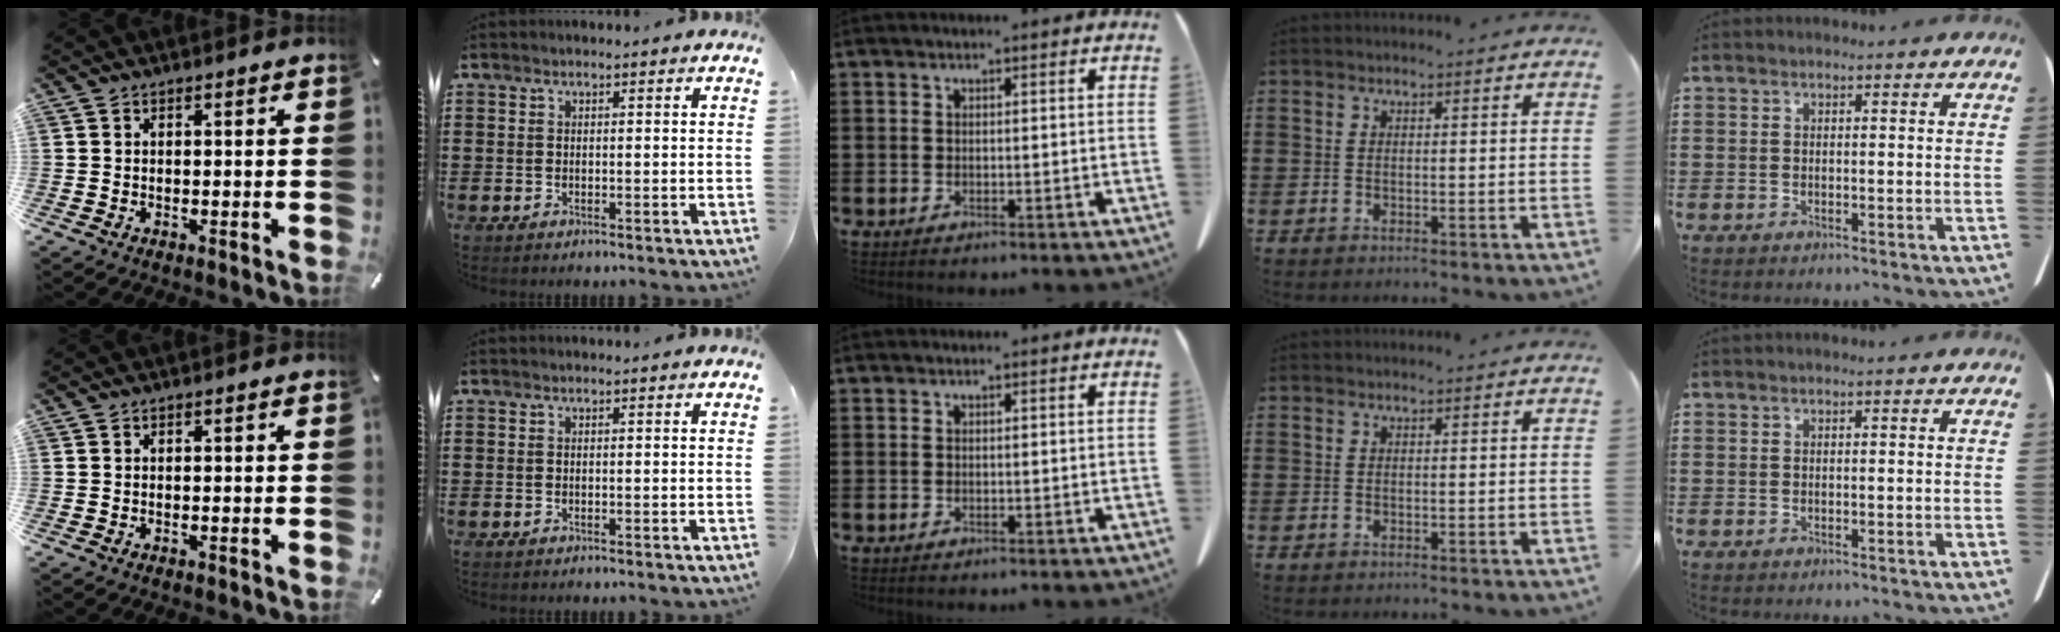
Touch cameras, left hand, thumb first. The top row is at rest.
{}